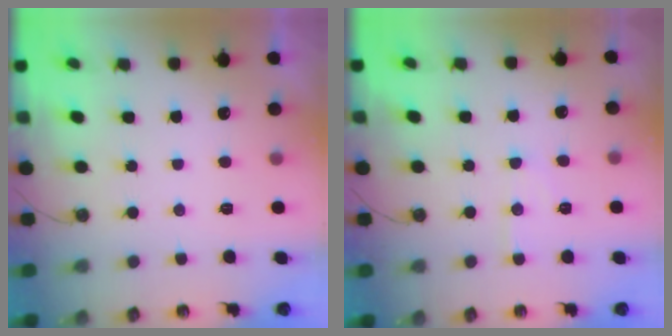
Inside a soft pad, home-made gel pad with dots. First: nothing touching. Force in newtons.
{"total": 6.9, "press": 6.9, "slide": 0.2}